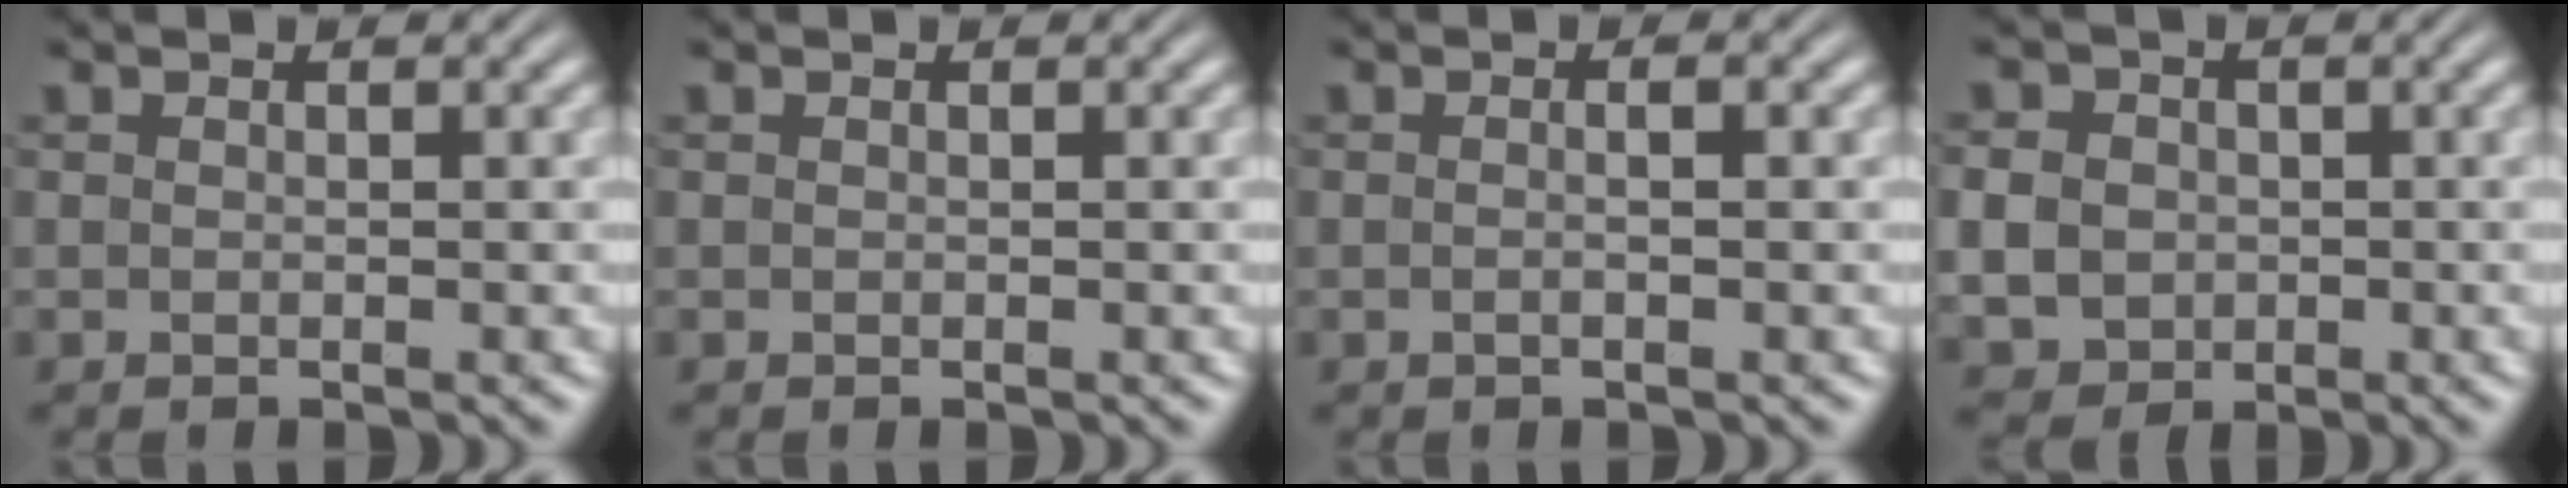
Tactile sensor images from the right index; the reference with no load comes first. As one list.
[{"total": 0.0}, {"total": 1.0, "force": [-0.3, 0.2, 0.9], "torque": [-0.015, 0.004, -0.009]}, {"total": 5.2, "force": [-0.6, 4.8, 2.0], "torque": [-0.051, -0.017, -0.006]}]